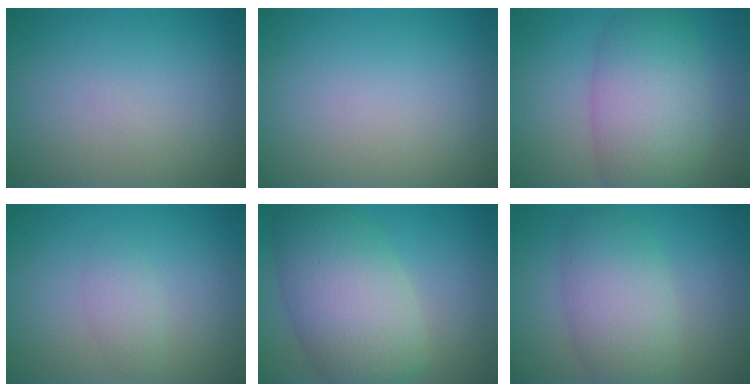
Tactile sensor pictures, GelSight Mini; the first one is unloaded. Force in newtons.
{"total": 0.0}
{"total": 7.6, "press": 7.6, "slide": 0.2}
{"total": 1.4, "press": 1.4, "slide": 0.0}
{"total": 8.9, "press": 8.9, "slide": 0.5}
{"total": 5.6, "press": 5.6, "slide": 0.2}